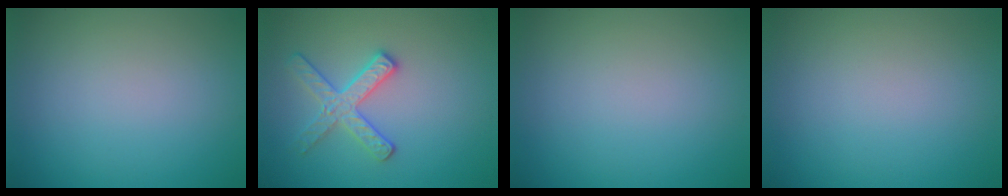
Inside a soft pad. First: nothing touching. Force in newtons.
{"total": 2.8, "press": 2.7, "slide": 0.6}
{"total": 0.0}
{"total": 0.0}